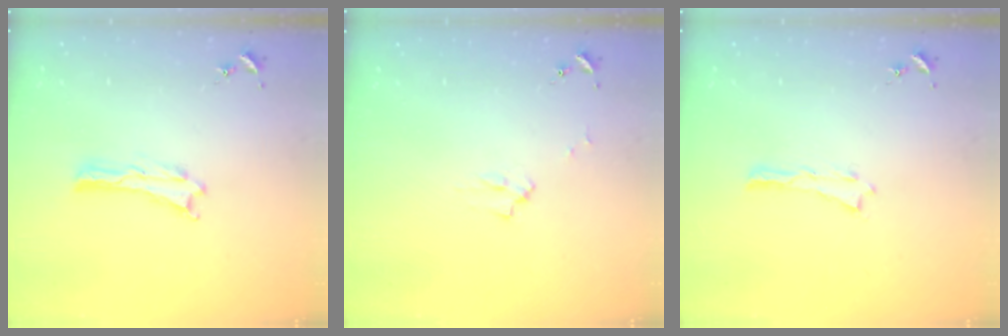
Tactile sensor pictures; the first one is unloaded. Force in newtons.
{"total": 2.2, "press": 2.2, "slide": 0.3}
{"total": 0.0}